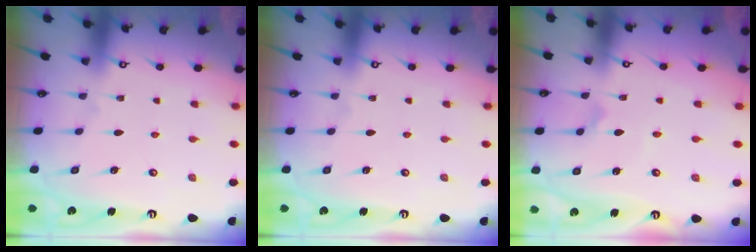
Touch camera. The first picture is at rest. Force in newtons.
{"total": 0.0}
{"total": 2.3, "press": 2.3, "slide": 0.2}